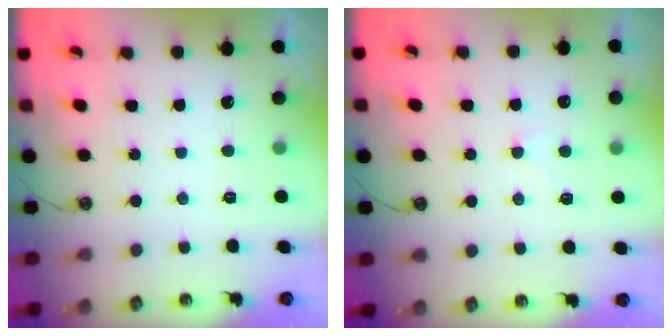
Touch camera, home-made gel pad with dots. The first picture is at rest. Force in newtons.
{"total": 1.1, "press": 1.0, "slide": 0.5}